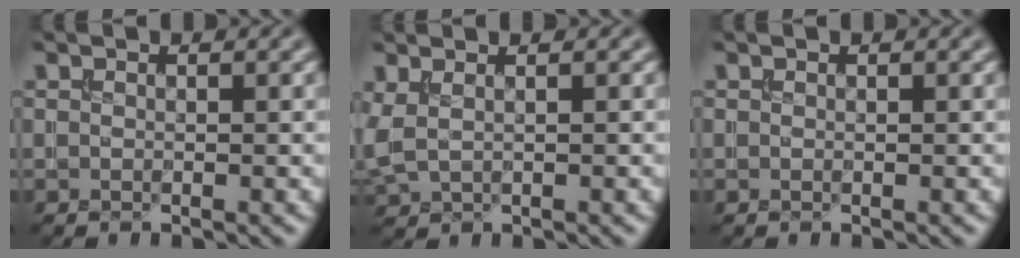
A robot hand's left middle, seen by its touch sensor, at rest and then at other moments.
{"total": 1.9, "force": [0.8, 1.0, 1.5], "torque": [-0.043, 0.004, 0.022]}
{"total": 0.0}